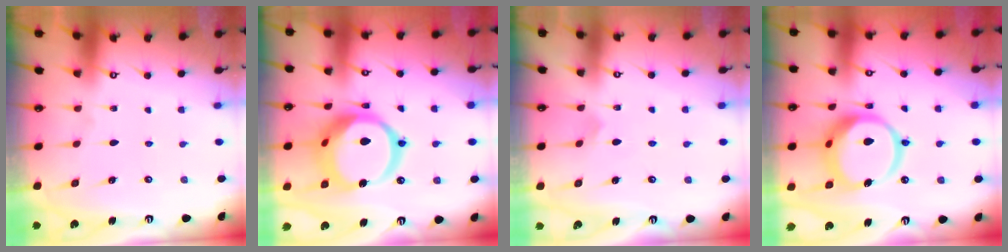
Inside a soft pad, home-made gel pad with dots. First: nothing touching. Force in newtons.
{"total": 16.8, "press": 16.7, "slide": 1.8}
{"total": 4.1, "press": 4.1, "slide": 0.2}
{"total": 15.9, "press": 15.8, "slide": 1.9}